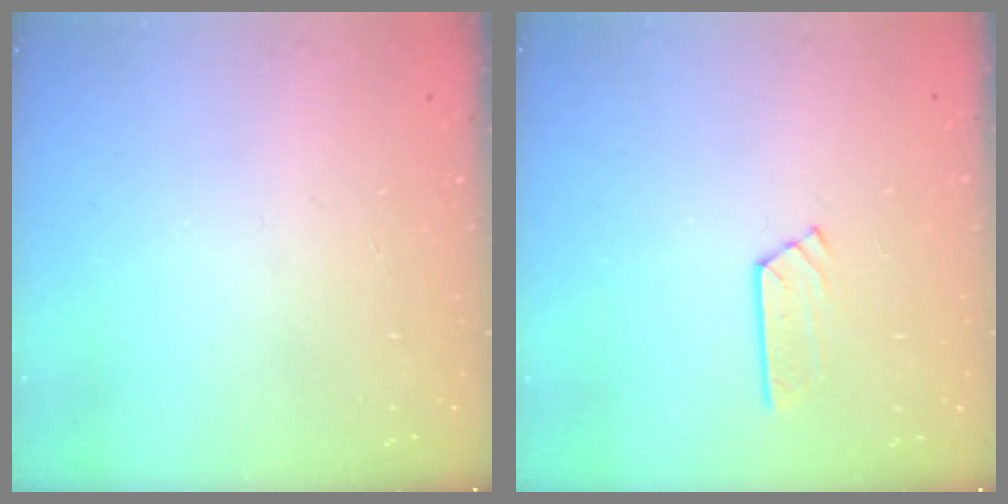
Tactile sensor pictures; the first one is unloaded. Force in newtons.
{"total": 3.7, "press": 3.7, "slide": 0.4}